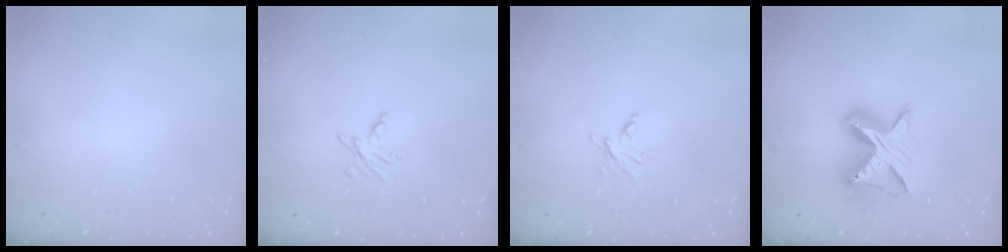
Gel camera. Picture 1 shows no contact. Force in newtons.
{"total": 3.5, "press": 3.5, "slide": 0.4}
{"total": 2.5, "press": 2.5, "slide": 0.4}
{"total": 10.2, "press": 10.2, "slide": 0.6}